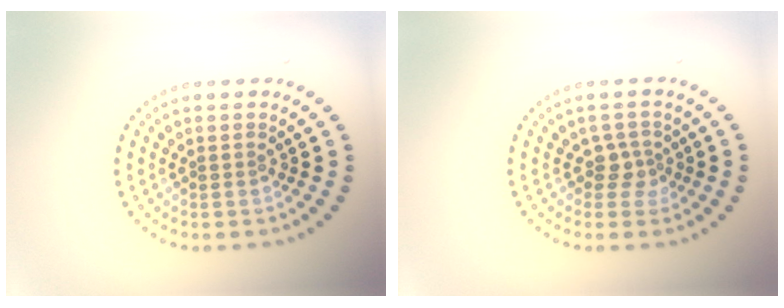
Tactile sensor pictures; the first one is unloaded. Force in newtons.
{"total": 1.9, "press": 1.4, "slide": 1.3}